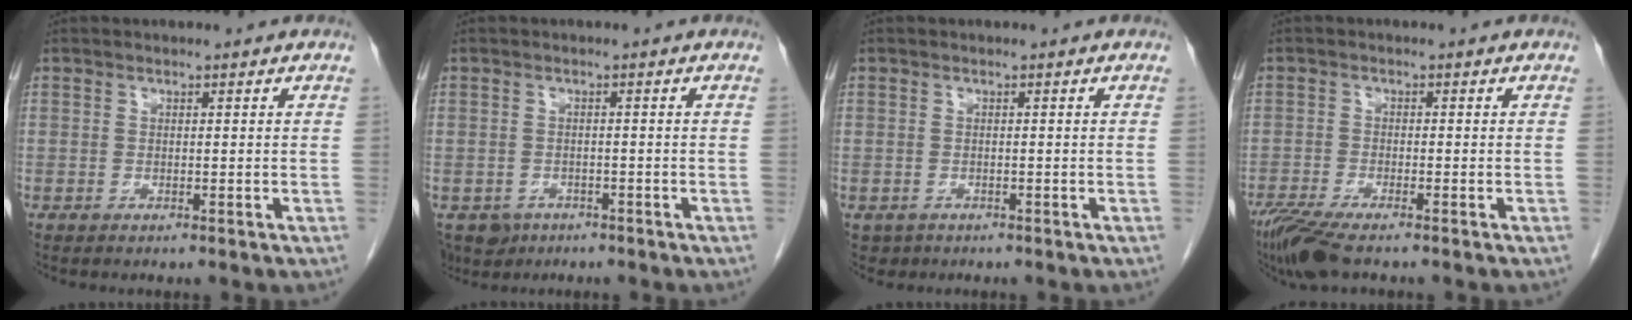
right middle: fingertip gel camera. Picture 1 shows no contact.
{"total": 4.2, "force": [-2.8, 3.1, 0.9], "torque": [-0.012, 0.001, -0.041]}
{"total": 1.6, "force": [-0.9, 1.4, 0.2], "torque": [-0.009, 0.002, -0.008]}
{"total": 6.0, "force": [-4.6, 0.5, 3.8], "torque": [-0.074, -0.017, -0.085]}